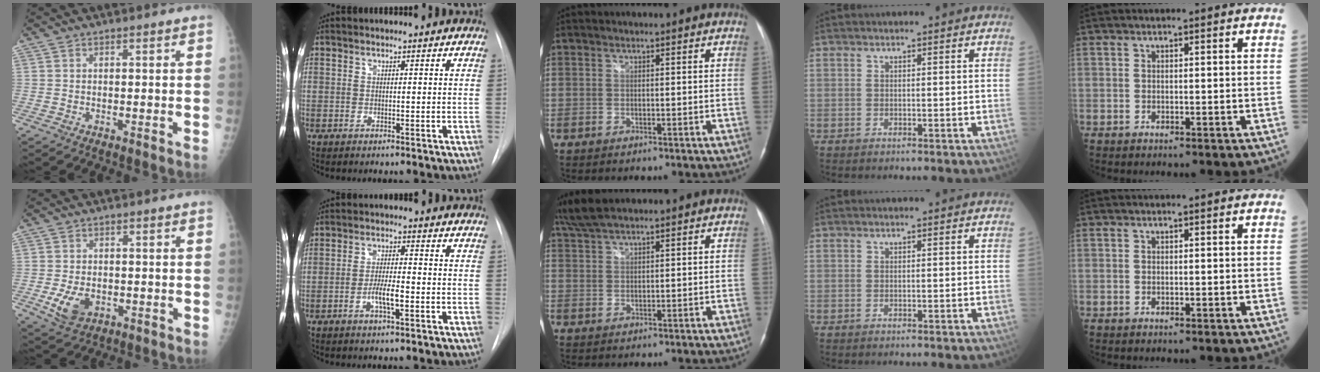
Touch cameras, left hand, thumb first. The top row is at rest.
{"thumb": {"total": 5.9, "force": [-1.7, 4.0, 4.0], "torque": [-0.070, -0.002, -0.021]}, "index": {"total": 4.1, "force": [-1.7, 0.6, 3.6], "torque": [-0.067, -0.003, -0.033]}, "middle": {"total": 4.6, "force": [3.9, 0.5, 2.3], "torque": [-0.058, 0.021, 0.083]}}